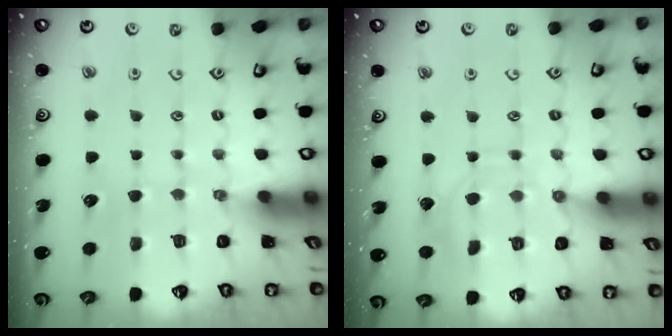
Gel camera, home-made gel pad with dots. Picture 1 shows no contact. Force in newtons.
{"total": 8.6, "press": 8.5, "slide": 0.8}